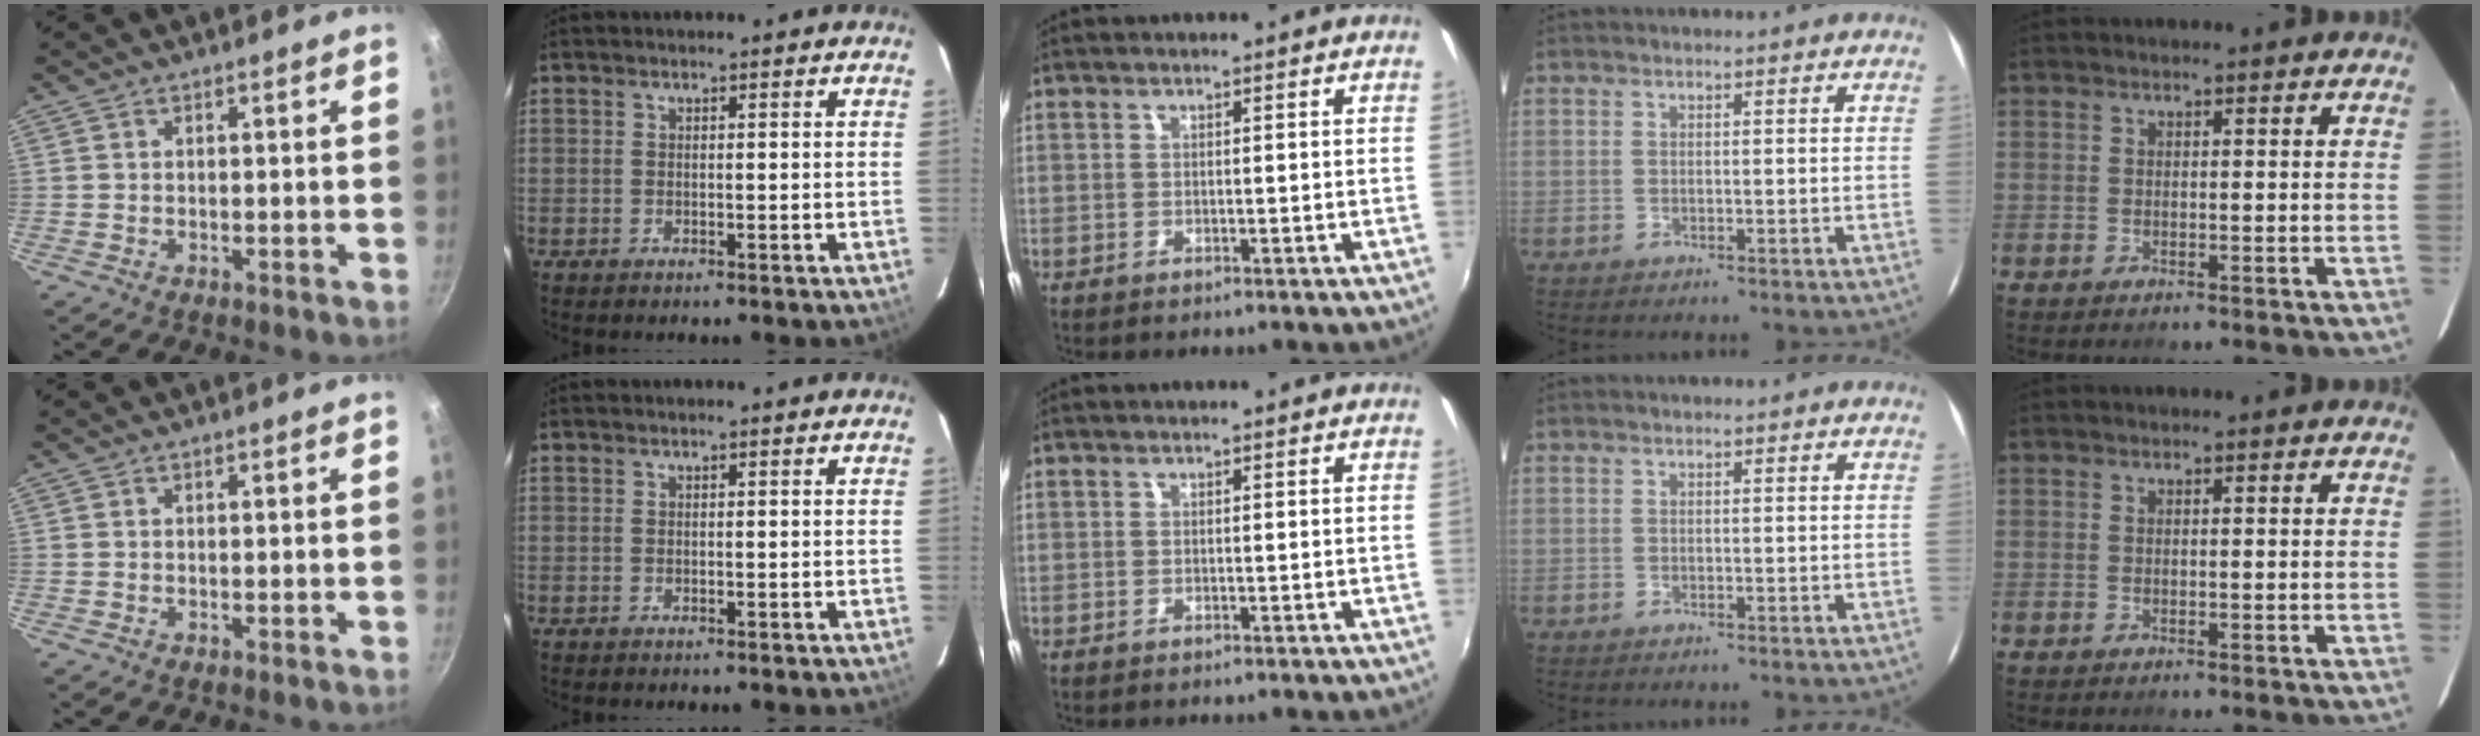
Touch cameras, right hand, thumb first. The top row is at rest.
{}